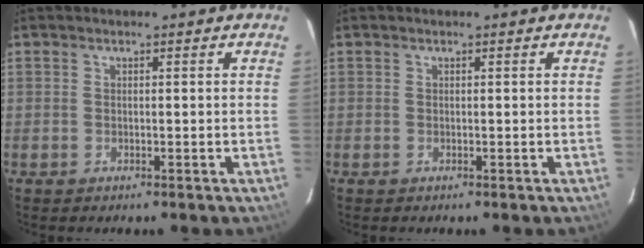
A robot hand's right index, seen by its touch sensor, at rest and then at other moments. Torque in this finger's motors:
{"motor_torque": [0.00, 0.00, 0.00, 0.00]}